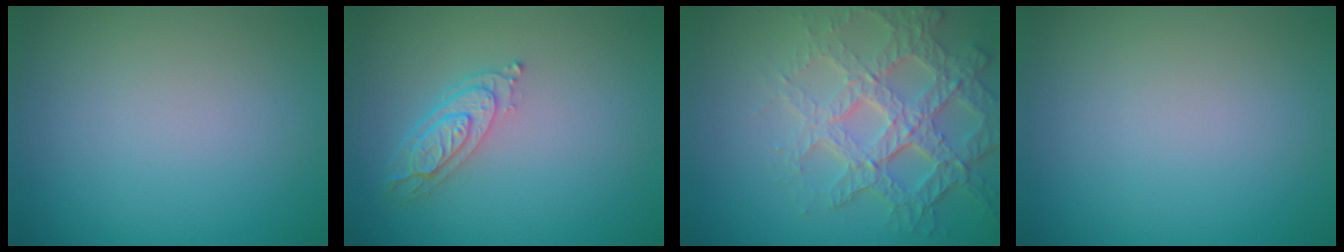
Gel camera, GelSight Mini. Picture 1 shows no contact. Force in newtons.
{"total": 3.6, "press": 3.1, "slide": 1.8}
{"total": 7.0, "press": 5.1, "slide": 4.8}
{"total": 0.0}